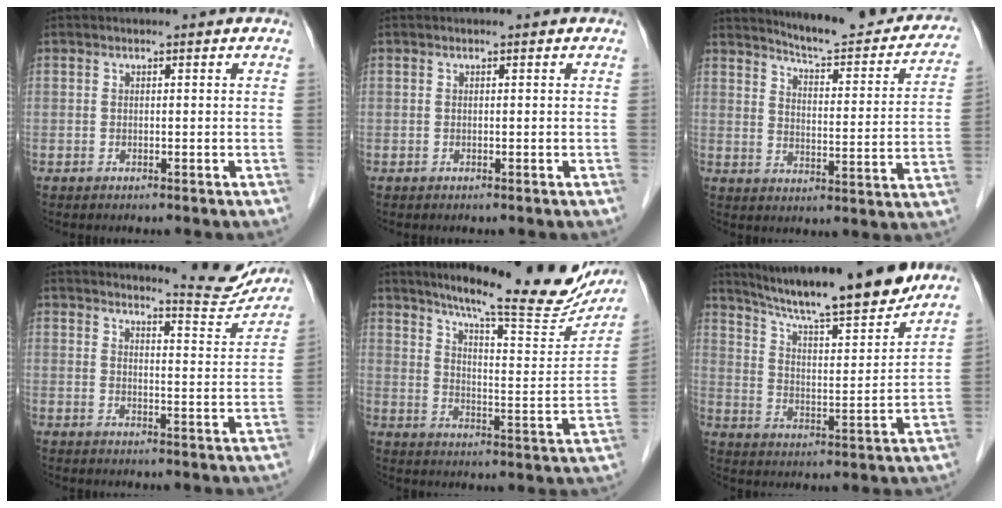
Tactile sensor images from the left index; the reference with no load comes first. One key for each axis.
{"total": 0.0}
{"total": 18.5, "fx": 17.1, "fy": 2.6, "fz": 6.5, "tx": -0.078, "ty": -0.048, "tz": 0.208}
{"total": 9.0, "fx": 8.9, "fy": 0.0, "fz": 0.9, "tx": -0.013, "ty": -0.033, "tz": 0.108}
{"total": 23.2, "fx": 19.7, "fy": 2.9, "fz": 11.9, "tx": -0.171, "ty": -0.035, "tz": 0.259}
{"total": 18.1, "fx": 15.8, "fy": 0.9, "fz": 8.8, "tx": -0.139, "ty": -0.002, "tz": 0.246}